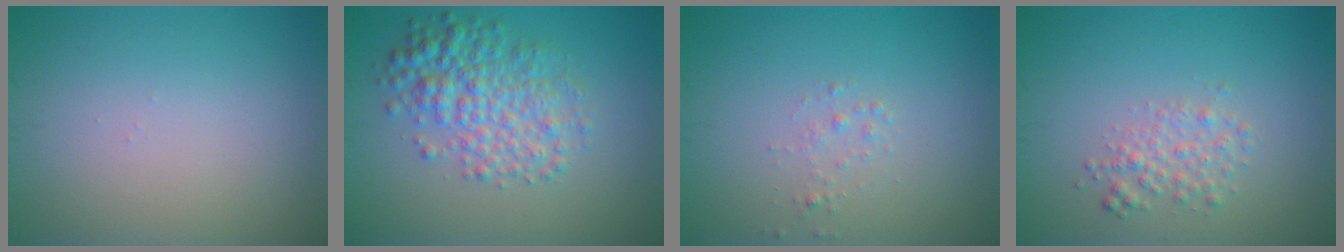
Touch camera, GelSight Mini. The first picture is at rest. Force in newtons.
{"total": 4.8, "press": 4.8, "slide": 0.1}
{"total": 0.8, "press": 0.8, "slide": 0.0}
{"total": 2.0, "press": 2.0, "slide": 0.1}